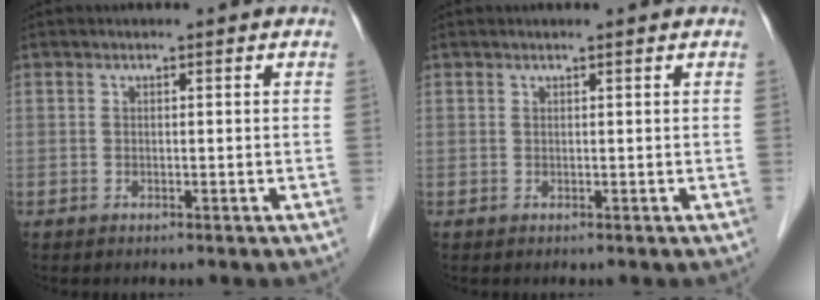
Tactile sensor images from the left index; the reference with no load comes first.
{"total": 0.0}